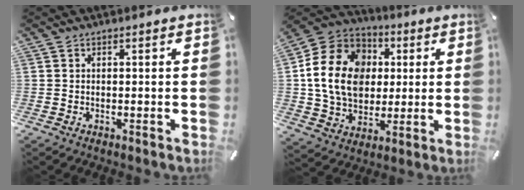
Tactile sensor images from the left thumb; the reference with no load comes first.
{"total": 18.6, "force": [1.7, 15.4, 10.2], "torque": [-0.207, 0.017, 0.034]}